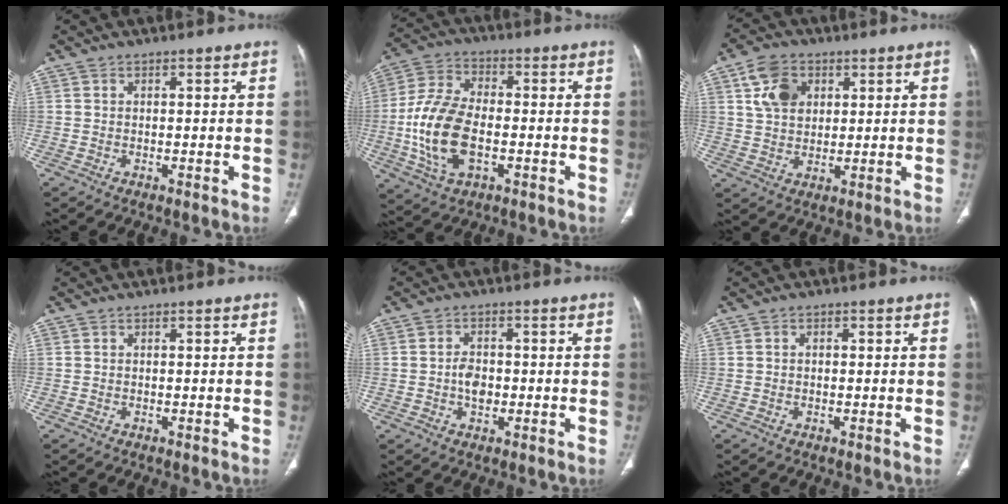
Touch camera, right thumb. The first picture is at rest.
{"total": 15.1, "force": [-2.7, 8.6, 12.1], "torque": [-0.247, 0.015, -0.048]}
{"total": 8.5, "force": [3.2, 6.1, 4.9], "torque": [-0.069, -0.006, 0.060]}
{"total": 0.0}
{"total": 3.8, "force": [-0.5, 2.6, 2.7], "torque": [-0.040, 0.008, -0.011]}
{"total": 0.6, "force": [0.0, 0.5, 0.4], "torque": [-0.007, 0.001, -0.001]}